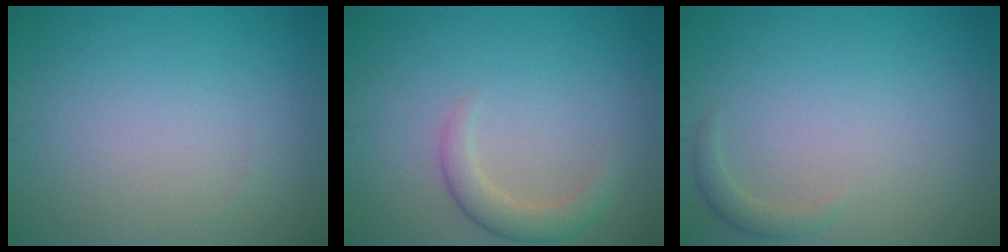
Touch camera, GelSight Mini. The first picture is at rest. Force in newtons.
{"total": 2.5, "press": 2.5, "slide": 0.2}
{"total": 1.2, "press": 1.2, "slide": 0.2}